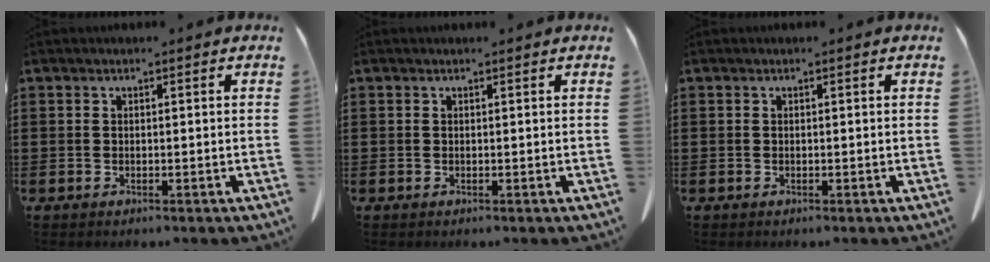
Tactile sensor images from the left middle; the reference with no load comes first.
{"total": 0.0}
{"total": 0.0}